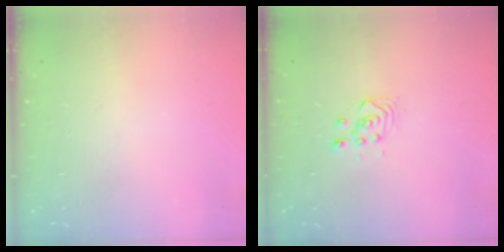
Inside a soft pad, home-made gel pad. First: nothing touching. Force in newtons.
{"total": 3.3, "press": 3.3, "slide": 0.3}